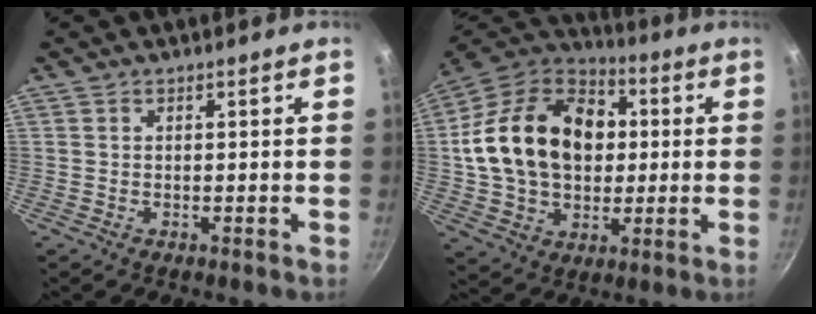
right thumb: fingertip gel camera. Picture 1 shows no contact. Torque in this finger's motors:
{"motor_torque": [-0.54, 1.74, 0.92, -0.66, 0.19]}